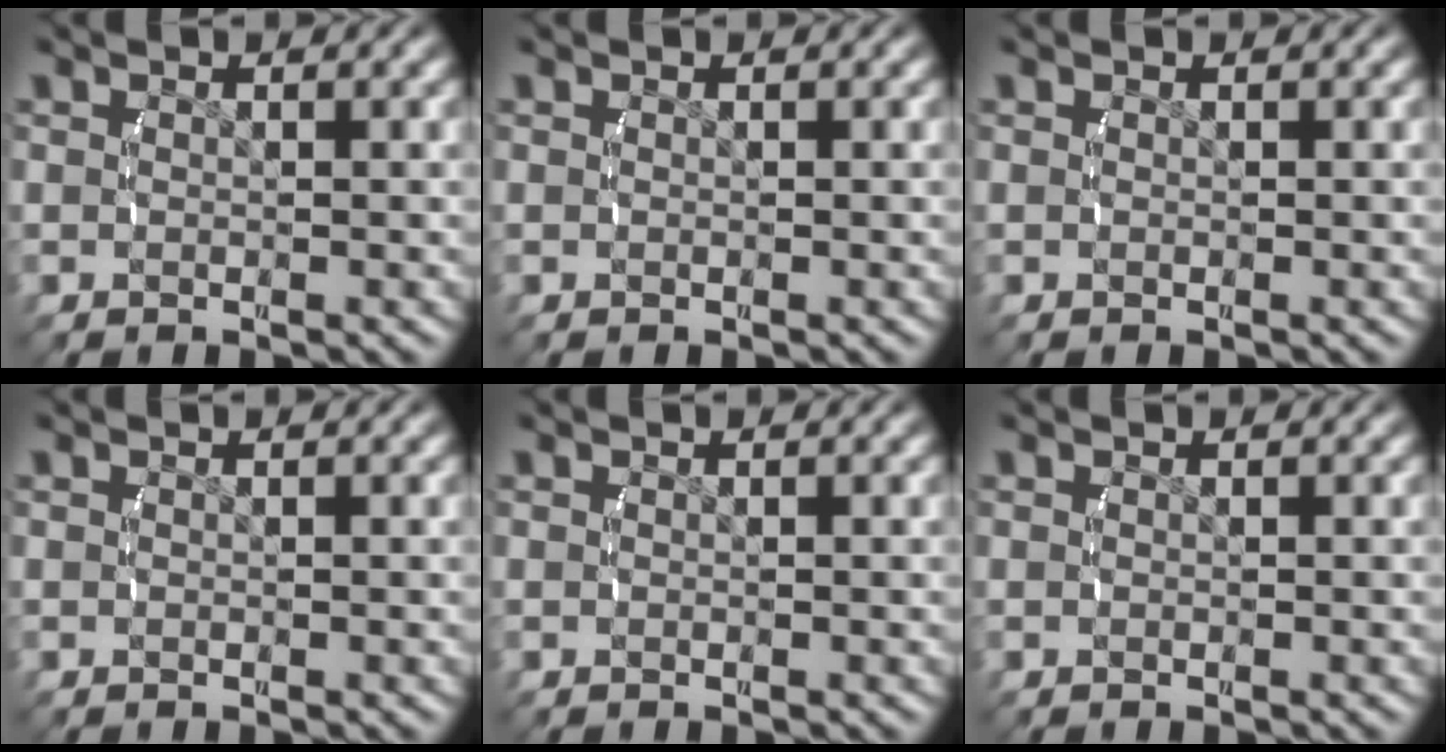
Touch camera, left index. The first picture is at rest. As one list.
[{"total": 0.0}, {"total": 0.0}, {"total": 0.0}, {"total": 0.0}, {"total": 0.0}]